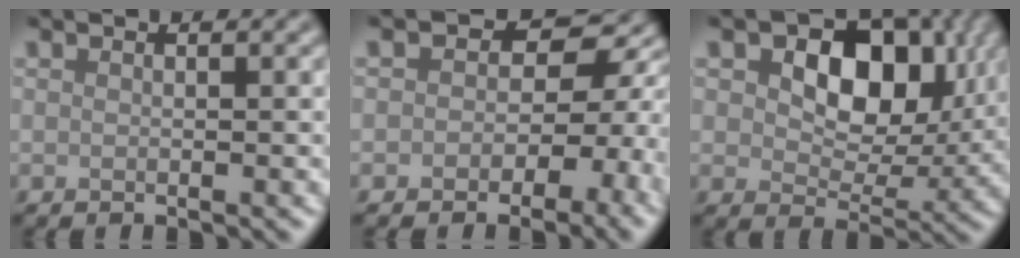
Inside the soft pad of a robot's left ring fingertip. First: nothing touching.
{"total": 6.0, "force": [-0.9, 4.6, 3.7], "torque": [-0.015, 0.006, -0.012]}
{"total": 8.1, "force": [2.3, 5.3, 5.6], "torque": [-0.096, -0.003, 0.043]}